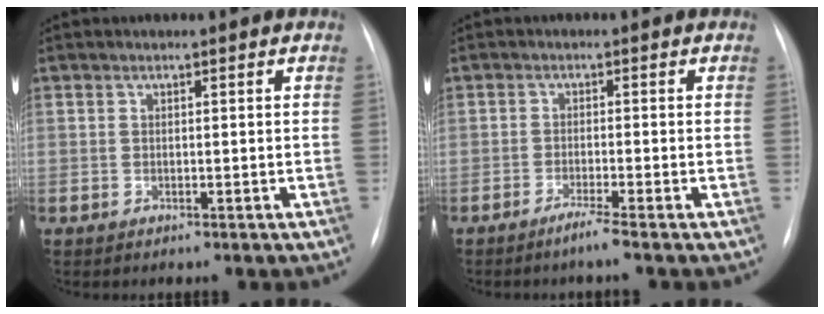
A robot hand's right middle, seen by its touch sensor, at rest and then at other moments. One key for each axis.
{"total": 2.3, "fx": -1.7, "fy": -0.8, "fz": 1.3, "tx": -0.028, "ty": -0.005, "tz": -0.035}